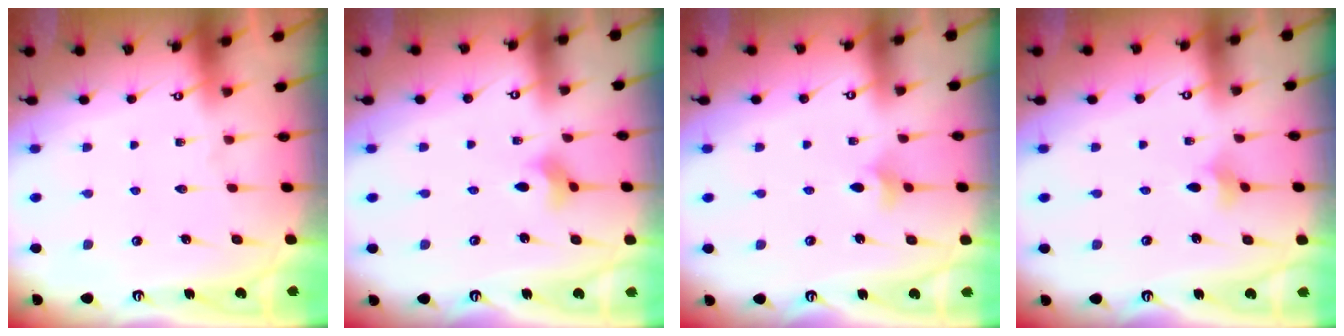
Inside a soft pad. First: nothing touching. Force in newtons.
{"total": 2.8, "press": 2.7, "slide": 0.4}
{"total": 3.8, "press": 3.6, "slide": 1.1}
{"total": 2.1, "press": 2.1, "slide": 0.5}